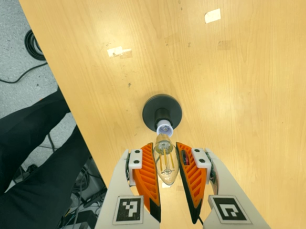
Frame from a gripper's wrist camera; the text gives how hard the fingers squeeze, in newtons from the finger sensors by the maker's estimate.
{"total": 13.3, "left": 13.6, "right": 12.9}